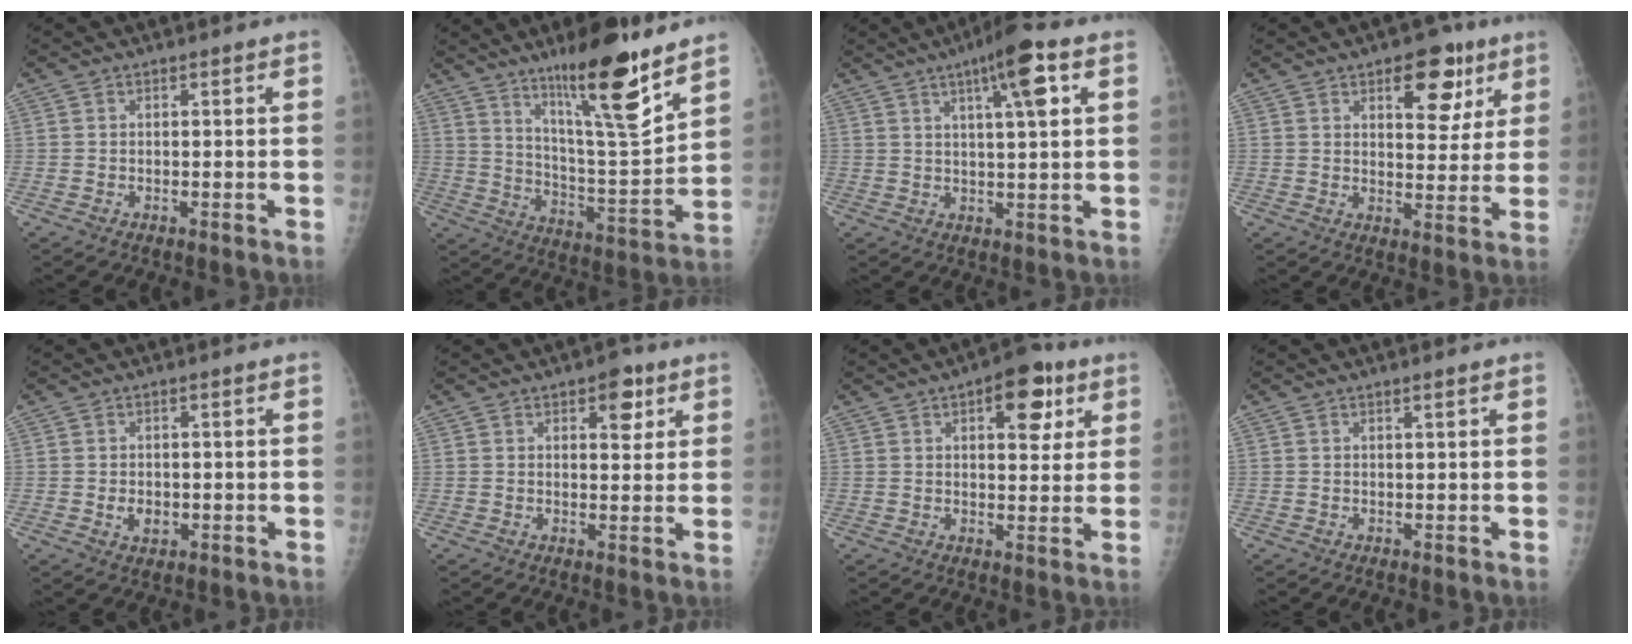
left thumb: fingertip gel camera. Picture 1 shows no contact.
{"total": 18.0, "force": [12.1, 2.8, 13.0], "torque": [-0.185, -0.084, 0.204]}
{"total": 9.4, "force": [4.1, 1.3, 8.4], "torque": [-0.132, -0.003, 0.059]}
{"total": 10.3, "force": [5.3, 5.5, 7.0], "torque": [-0.055, -0.022, 0.070]}
{"total": 2.8, "force": [-0.5, 2.1, 1.8], "torque": [-0.020, 0.001, -0.003]}
{"total": 5.1, "force": [2.6, 2.7, 3.4], "torque": [-0.021, -0.009, 0.029]}
{"total": 9.8, "force": [4.4, 4.8, 7.2], "torque": [-0.061, -0.011, 0.054]}
{"total": 0.6, "force": [0.4, 0.0, 0.5], "torque": [-0.009, -0.001, 0.007]}